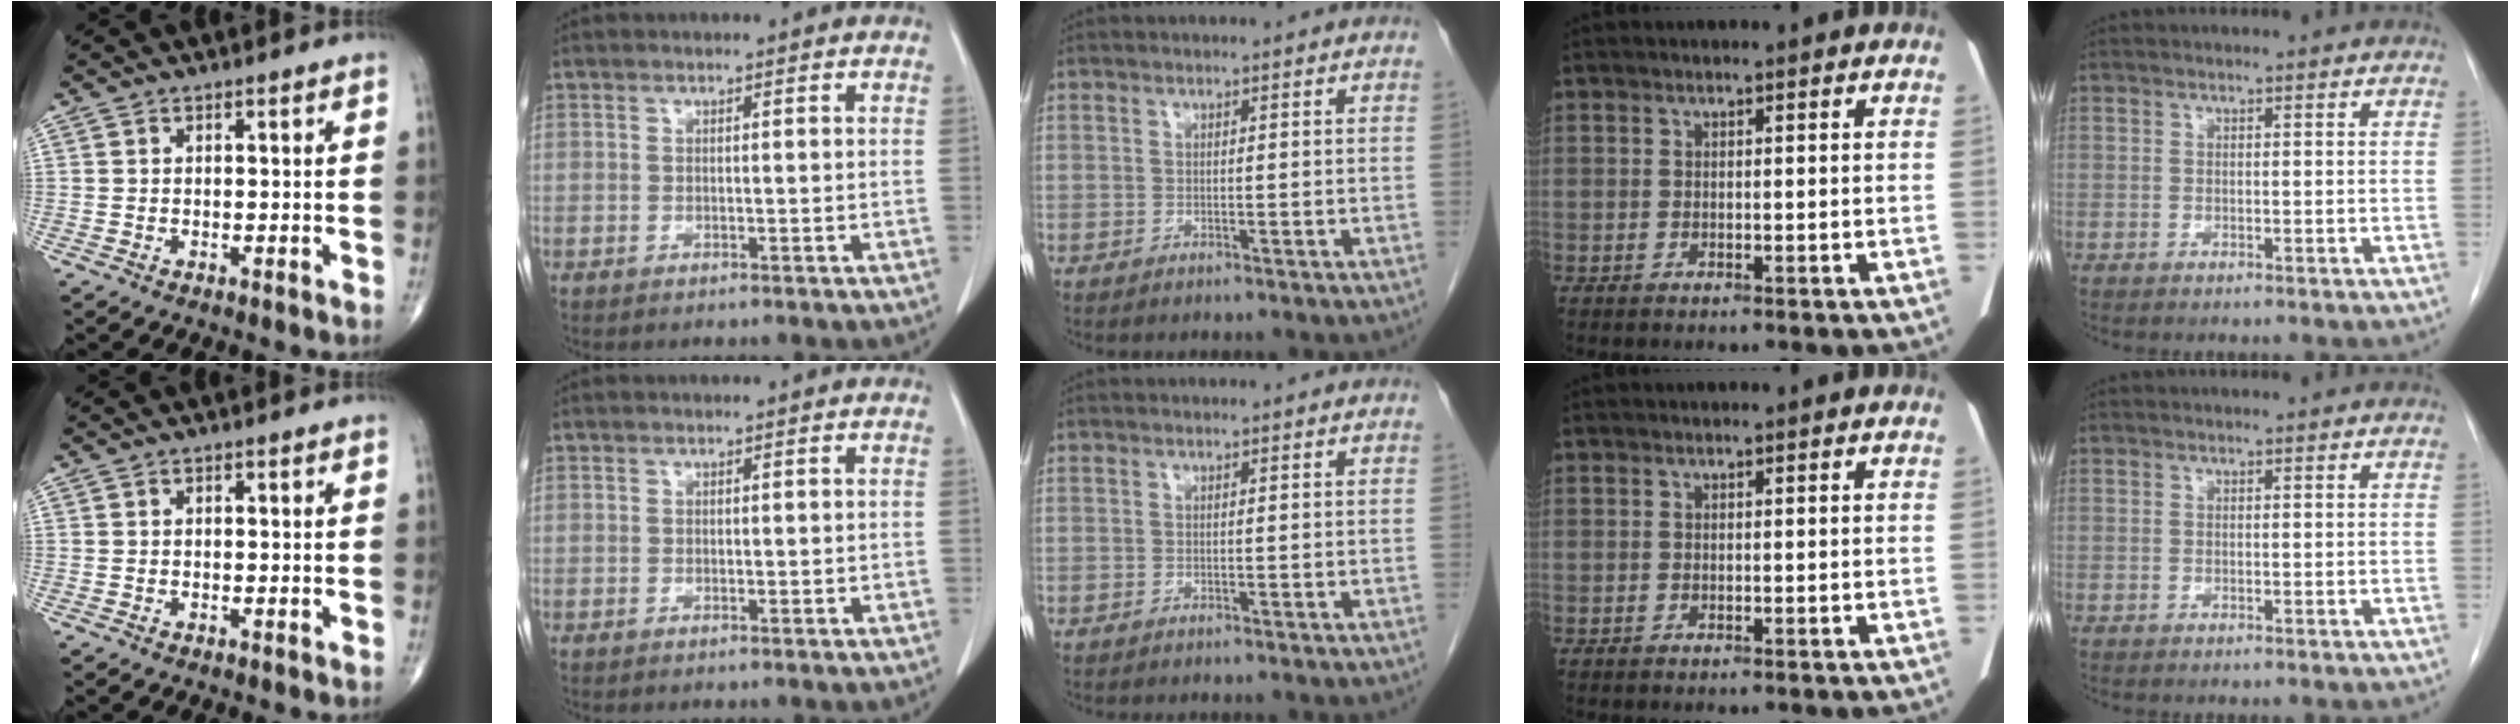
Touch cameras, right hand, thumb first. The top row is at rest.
{"index": {"total": 0.6, "force": [0.1, 0.4, 0.4], "torque": [-0.005, -0.001, 0.003]}}